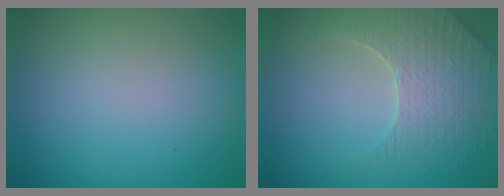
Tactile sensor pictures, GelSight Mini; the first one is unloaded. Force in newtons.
{"total": 3.8, "press": 3.7, "slide": 0.9}